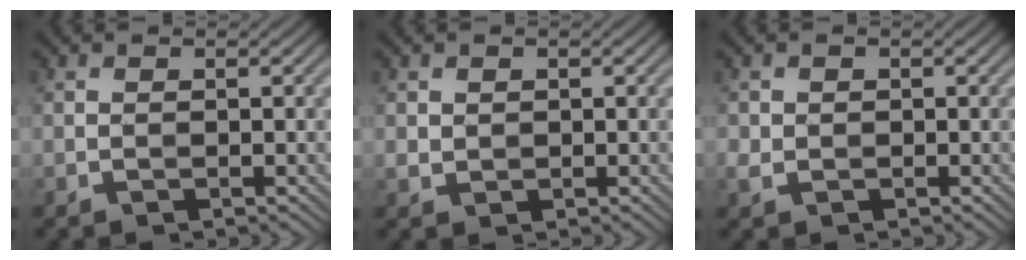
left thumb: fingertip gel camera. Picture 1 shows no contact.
{"total": 1.4, "force": [0.6, 1.2, 0.5], "torque": [-0.018, -0.003, 0.013]}
{"total": 1.8, "force": [0.1, 1.7, 0.6], "torque": [-0.022, 0.000, -0.001]}